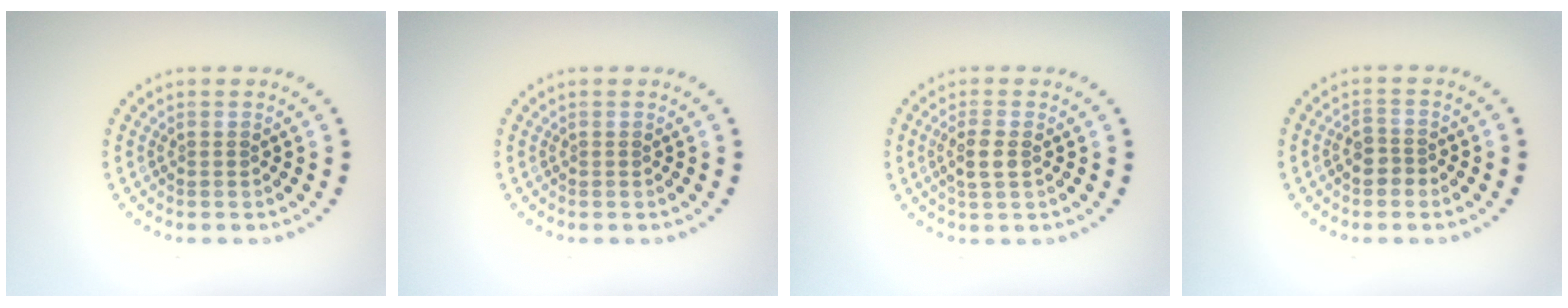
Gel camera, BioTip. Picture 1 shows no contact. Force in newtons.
{"total": 0.0}
{"total": 1.9, "press": 1.8, "slide": 0.6}
{"total": 1.7, "press": 1.6, "slide": 0.7}